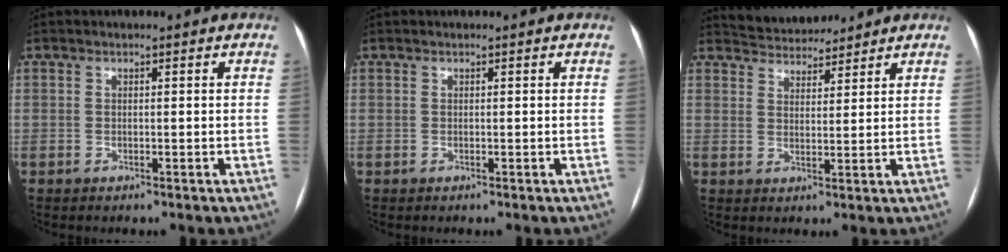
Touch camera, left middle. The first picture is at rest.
{"total": 0.0}
{"total": 6.3, "force": [6.1, 1.4, 0.7], "torque": [-0.015, 0.019, 0.096]}